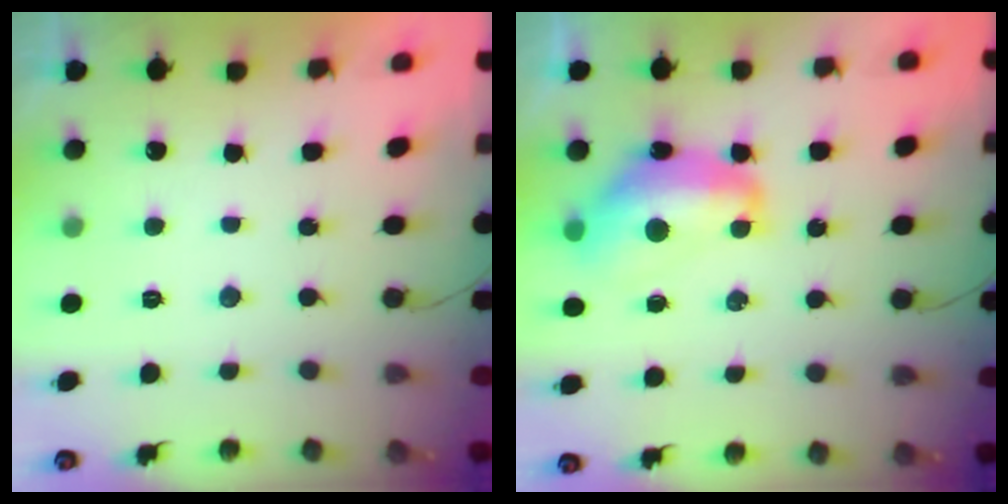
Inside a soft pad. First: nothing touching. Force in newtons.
{"total": 13.3, "press": 13.3, "slide": 1.0}